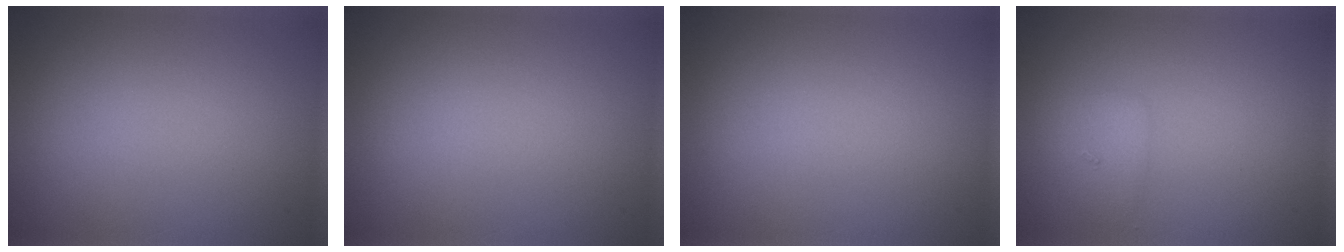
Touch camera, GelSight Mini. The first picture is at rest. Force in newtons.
{"total": 0.0}
{"total": 0.0}
{"total": 1.4, "press": 1.4, "slide": 0.1}